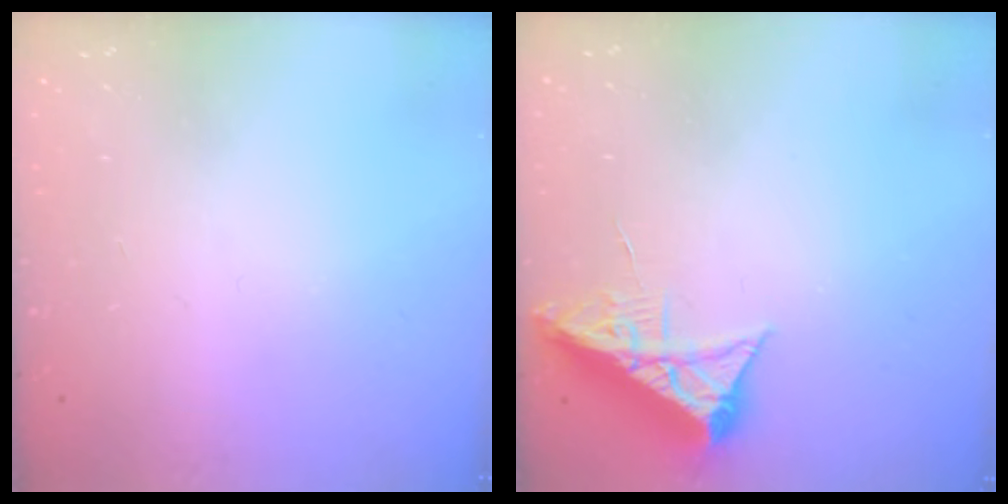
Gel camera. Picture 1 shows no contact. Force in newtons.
{"total": 7.1, "press": 7.1, "slide": 0.8}